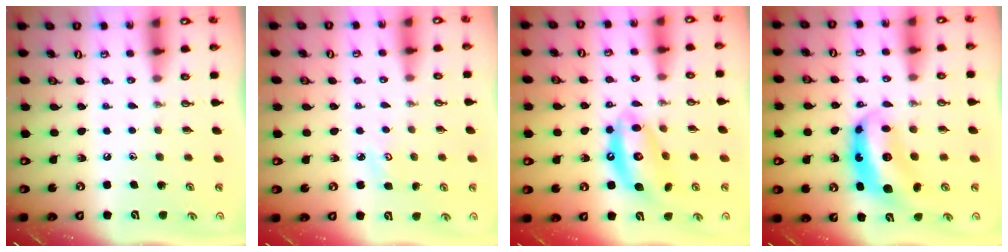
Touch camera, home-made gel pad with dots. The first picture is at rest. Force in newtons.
{"total": 2.8, "press": 2.8, "slide": 0.4}
{"total": 13.6, "press": 13.5, "slide": 1.5}
{"total": 9.1, "press": 9.0, "slide": 0.8}